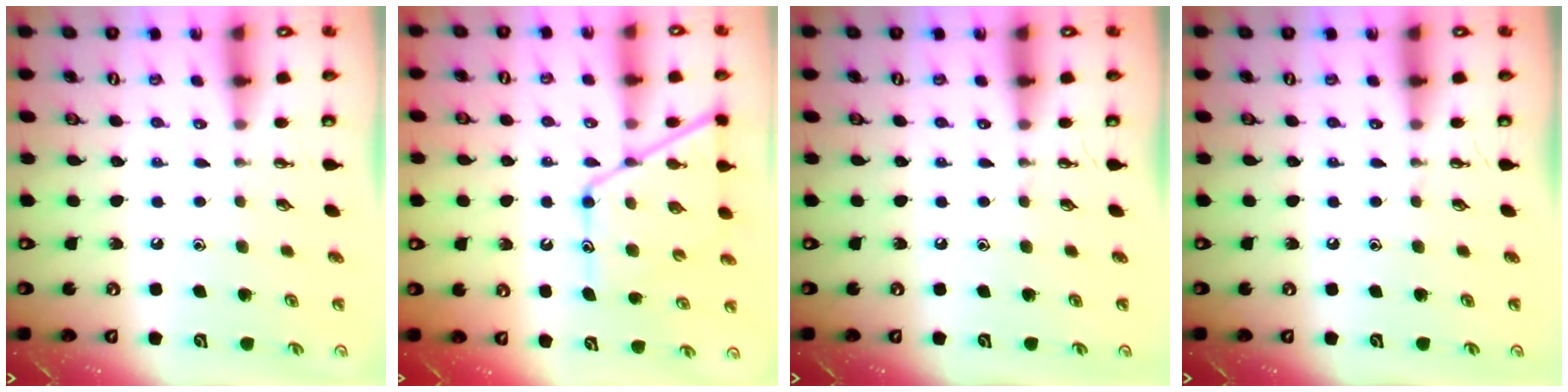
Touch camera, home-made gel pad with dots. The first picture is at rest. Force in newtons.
{"total": 13.6, "press": 13.6, "slide": 1.2}
{"total": 0.0}
{"total": 0.0}